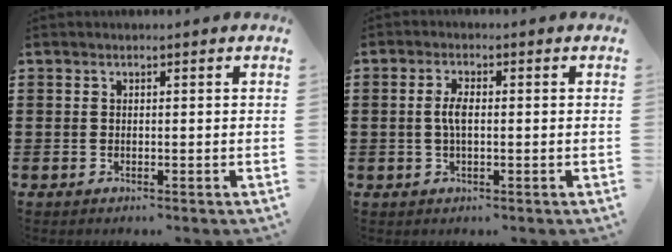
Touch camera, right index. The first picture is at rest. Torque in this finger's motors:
{"motor_torque": [0.87, -0.33, 0.44, 0.12]}